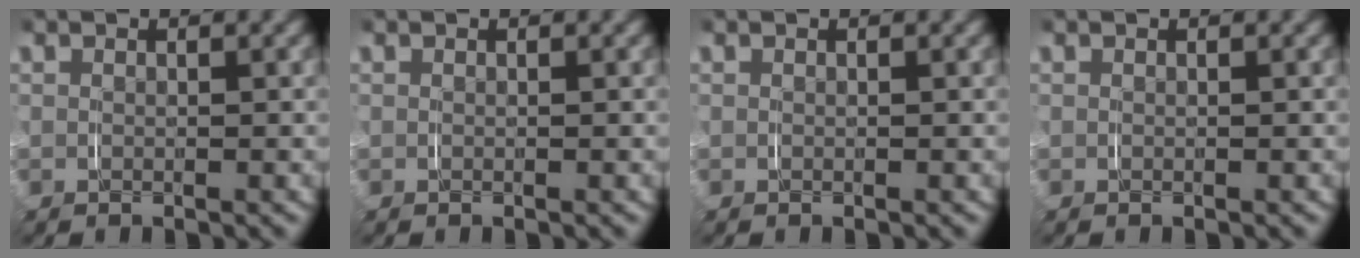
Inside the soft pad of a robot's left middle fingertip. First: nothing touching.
{"total": 0.0}
{"total": 0.0}
{"total": 0.0}